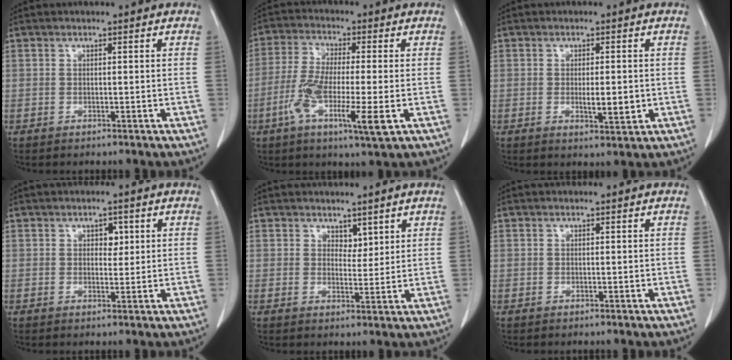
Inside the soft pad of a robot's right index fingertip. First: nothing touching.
{"total": 11.1, "force": [-3.6, 1.3, 10.5], "torque": [-0.198, -0.015, -0.067]}
{"total": 3.9, "force": [-0.5, 0.9, 3.7], "torque": [-0.060, -0.006, -0.004]}
{"total": 2.0, "force": [0.7, 1.3, 1.4], "torque": [-0.015, 0.000, 0.009]}
{"total": 2.7, "force": [1.9, 1.6, 0.9], "torque": [-0.009, -0.003, 0.035]}
{"total": 0.0}